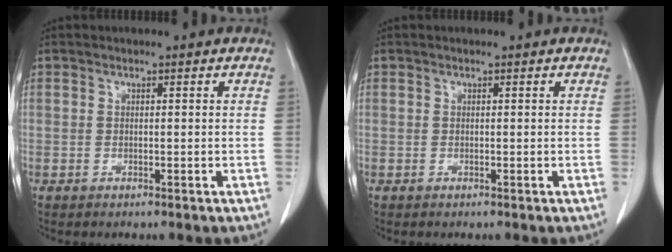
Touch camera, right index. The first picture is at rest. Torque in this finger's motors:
{"motor_torque": [0.00, 0.00, 0.00, 0.00]}